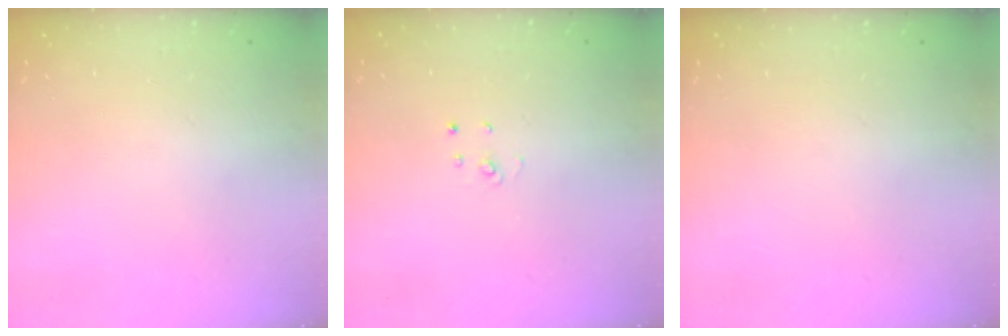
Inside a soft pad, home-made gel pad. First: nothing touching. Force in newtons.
{"total": 2.7, "press": 2.7, "slide": 0.3}
{"total": 0.0}